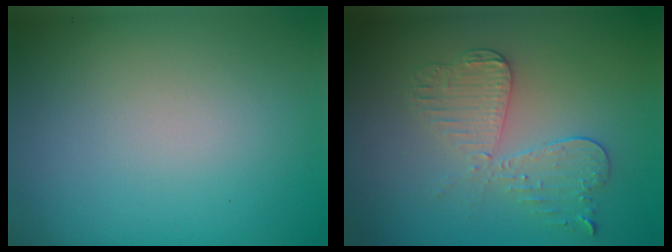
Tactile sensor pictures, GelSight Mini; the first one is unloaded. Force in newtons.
{"total": 3.9, "press": 3.3, "slide": 2.0}